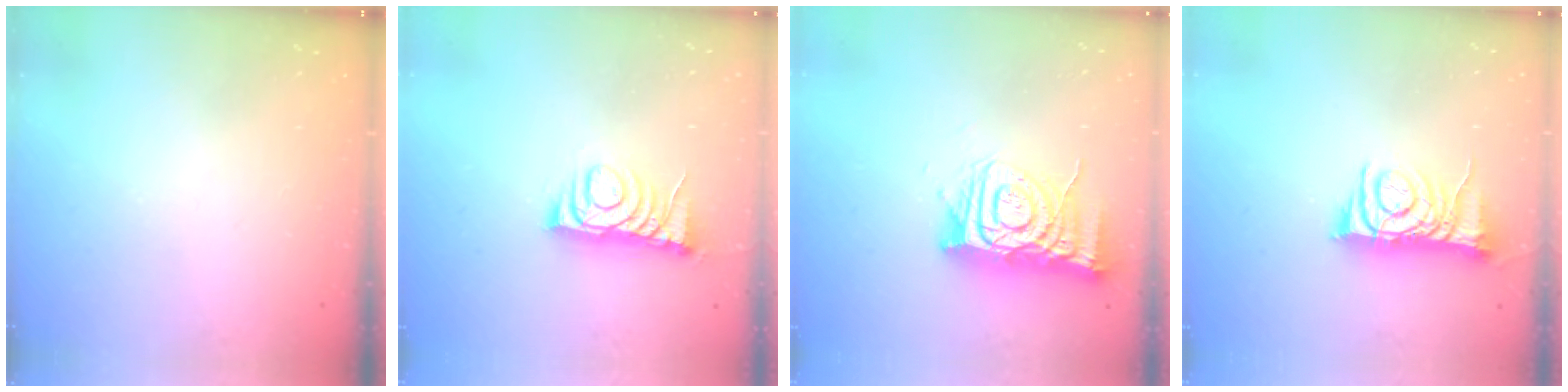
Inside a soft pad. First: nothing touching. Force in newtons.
{"total": 7.8, "press": 7.7, "slide": 0.7}
{"total": 12.6, "press": 12.6, "slide": 1.1}
{"total": 8.8, "press": 8.8, "slide": 0.3}